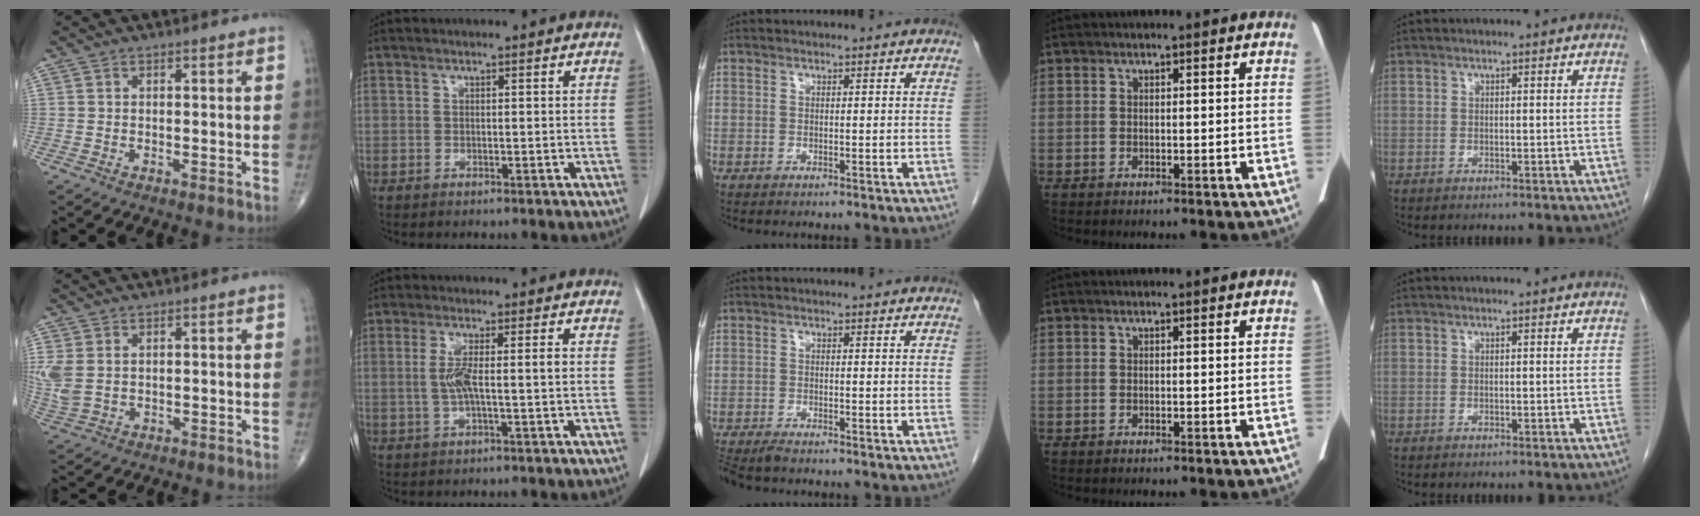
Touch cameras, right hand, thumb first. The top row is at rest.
{"thumb": {"total": 5.5, "force": [1.1, 3.7, 4.0], "torque": [-0.112, 0.004, 0.031]}, "index": {"total": 4.8, "force": [-0.1, 0.3, 4.8], "torque": [-0.096, 0.003, -0.001]}, "middle": {"total": 3.3, "force": [-2.9, 0.3, 1.5], "torque": [-0.027, -0.011, -0.052]}}